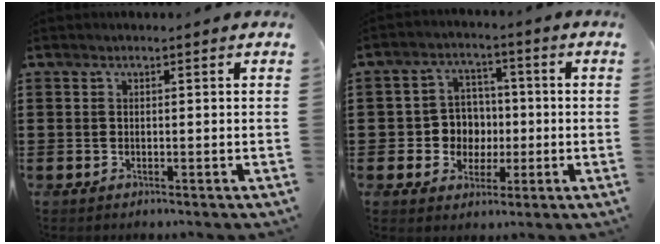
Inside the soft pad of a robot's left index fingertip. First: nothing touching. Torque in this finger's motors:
{"motor_torque": [0.26, 0.32, 0.17, 0.03]}